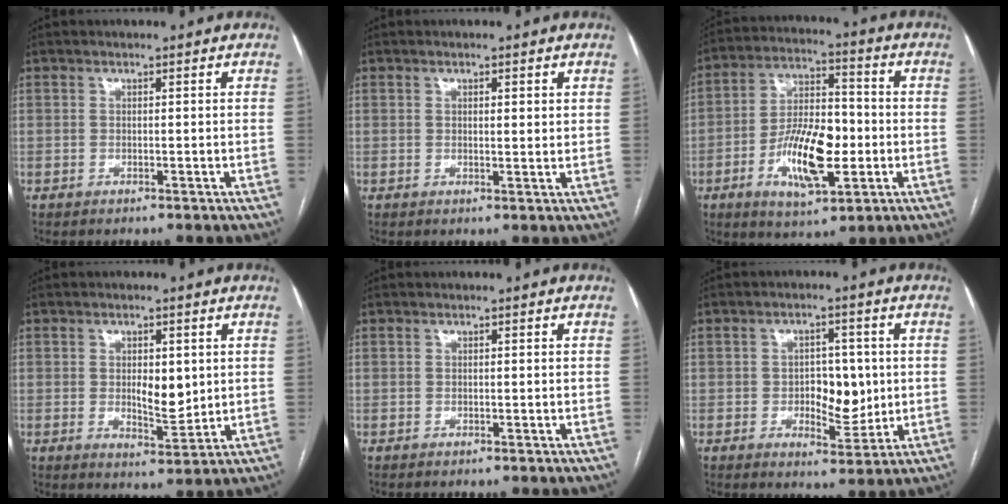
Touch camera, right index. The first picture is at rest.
{"total": 1.7, "force": [0.8, 0.5, 1.4], "torque": [-0.023, -0.002, 0.009]}
{"total": 13.3, "force": [-3.5, 4.8, 11.9], "torque": [-0.221, 0.007, -0.056]}
{"total": 5.4, "force": [0.6, 2.2, 4.8], "torque": [-0.073, -0.008, 0.014]}
{"total": 0.0}
{"total": 6.8, "force": [-0.2, 3.7, 5.8], "torque": [-0.078, 0.005, 0.004]}